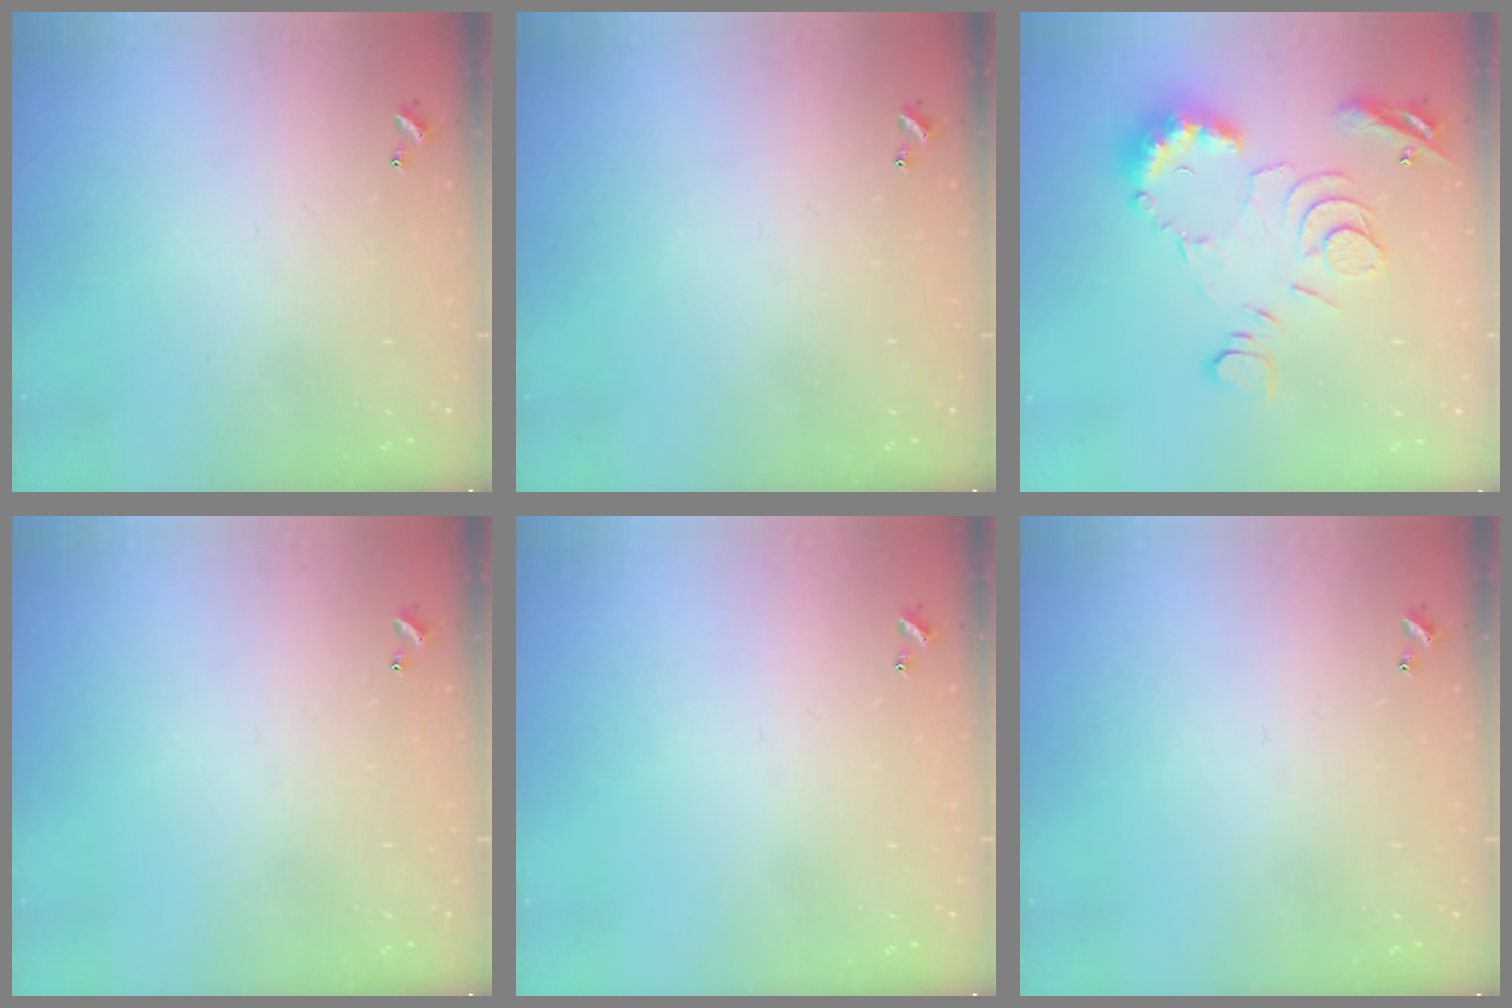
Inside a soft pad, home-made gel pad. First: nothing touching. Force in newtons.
{"total": 0.0}
{"total": 11.6, "press": 11.5, "slide": 1.2}
{"total": 0.0}
{"total": 0.0}
{"total": 0.0}